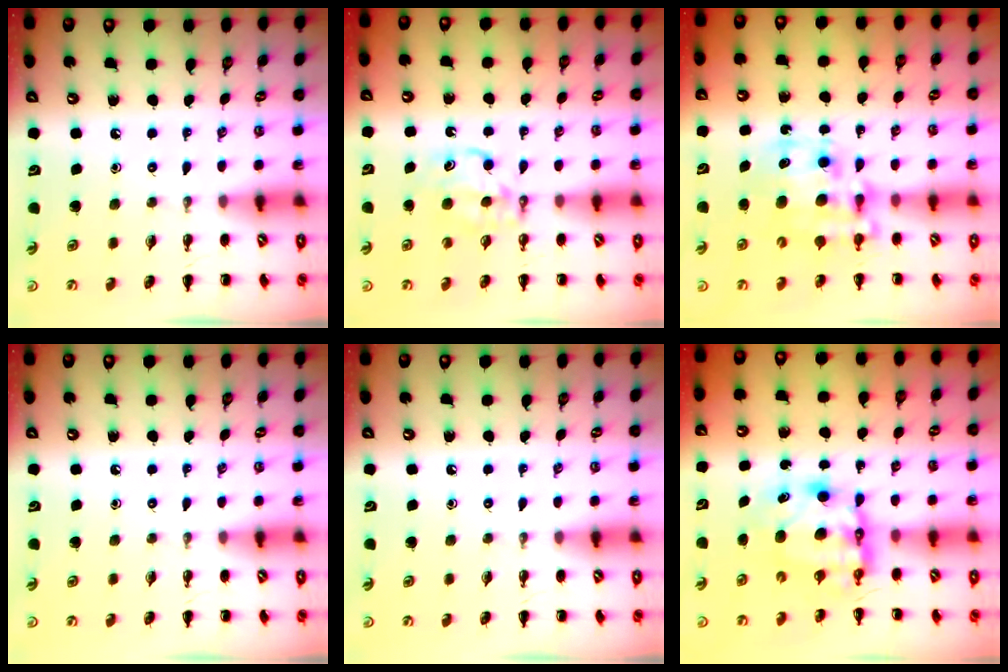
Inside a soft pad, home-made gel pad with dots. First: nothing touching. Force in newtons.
{"total": 6.1, "press": 6.0, "slide": 0.6}
{"total": 11.5, "press": 11.2, "slide": 2.5}
{"total": 0.0}
{"total": 0.0}
{"total": 6.9, "press": 6.6, "slide": 1.9}